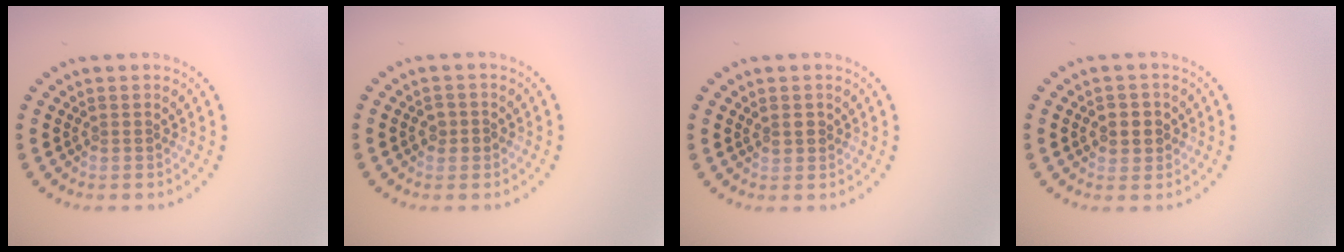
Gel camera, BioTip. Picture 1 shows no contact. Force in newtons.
{"total": 1.3, "press": 1.3, "slide": 0.2}
{"total": 0.9, "press": 0.8, "slide": 0.4}
{"total": 2.3, "press": 2.3, "slide": 0.5}